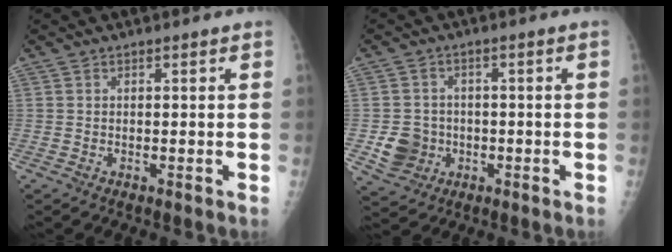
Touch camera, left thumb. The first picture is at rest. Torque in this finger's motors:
{"motor_torque": [-0.04, 0.07, 0.29, 0.17, 0.07]}